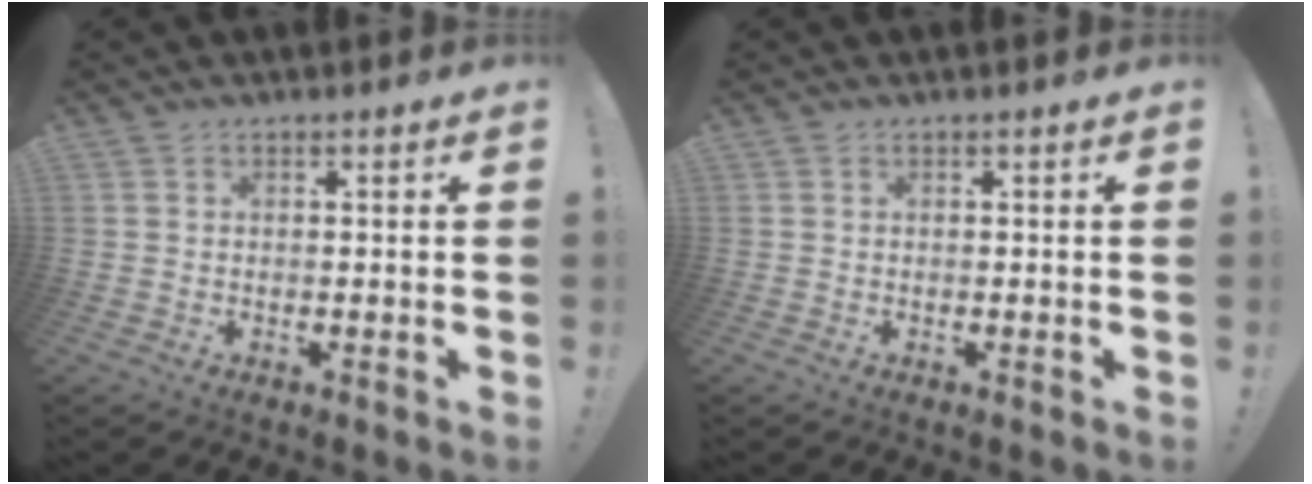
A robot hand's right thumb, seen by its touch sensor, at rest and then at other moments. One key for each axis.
{"total": 0.0}